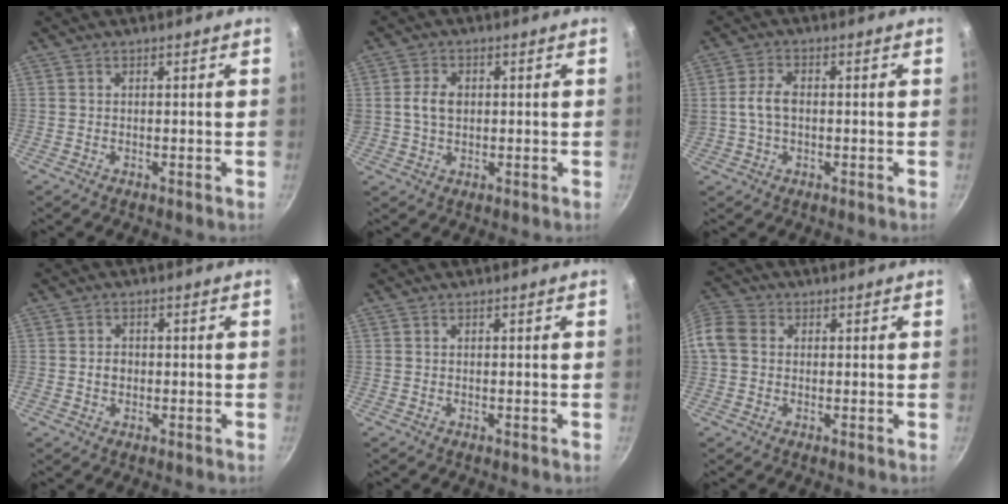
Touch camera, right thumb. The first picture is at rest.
{"total": 4.9, "force": [0.5, 3.5, 3.4], "torque": [-0.054, 0.005, 0.008]}
{"total": 5.1, "force": [-0.1, 3.1, 4.0], "torque": [-0.076, 0.013, -0.004]}
{"total": 2.3, "force": [-0.3, 1.9, 1.1], "torque": [-0.009, 0.008, -0.006]}
{"total": 0.0}
{"total": 10.7, "force": [0.9, 9.1, 5.7], "torque": [-0.134, 0.031, 0.002]}